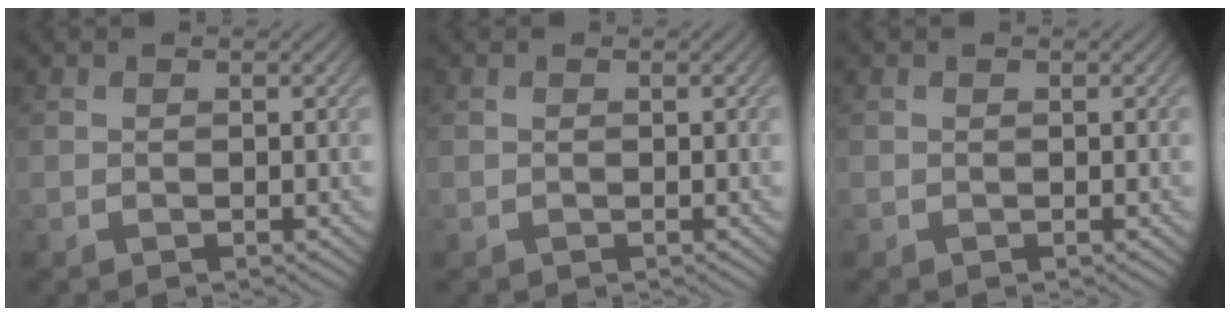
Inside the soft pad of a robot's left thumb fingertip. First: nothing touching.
{"total": 0.0}
{"total": 0.0}